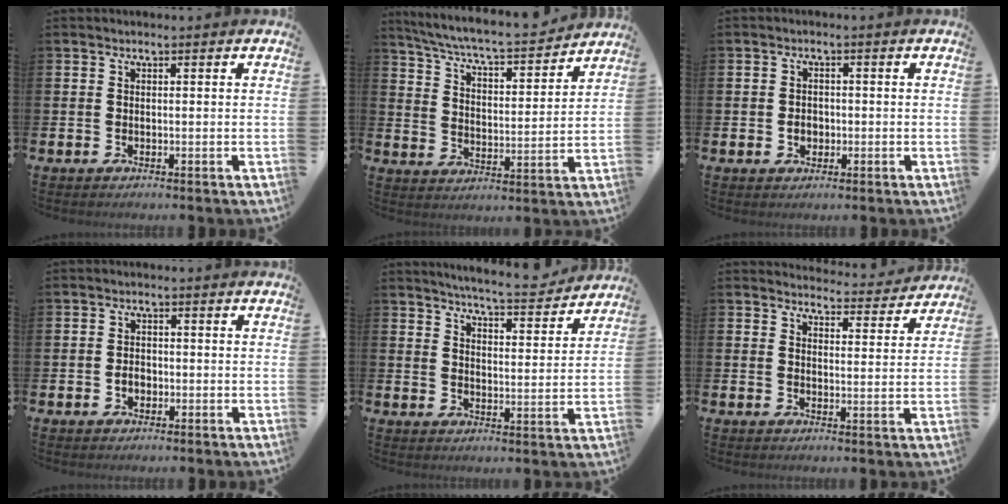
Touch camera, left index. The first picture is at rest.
{"total": 6.6, "force": [6.2, 0.5, 2.2], "torque": [-0.075, -0.050, 0.101]}
{"total": 1.9, "force": [-0.3, 1.6, 1.0], "torque": [-0.007, 0.002, -0.012]}
{"total": 1.9, "force": [-0.5, 1.4, 1.1], "torque": [-0.009, 0.000, -0.015]}
{"total": 6.1, "force": [6.0, 0.0, 1.1], "torque": [-0.032, -0.043, 0.102]}
{"total": 3.9, "force": [3.8, 0.5, 0.1], "torque": [-0.003, -0.033, 0.064]}